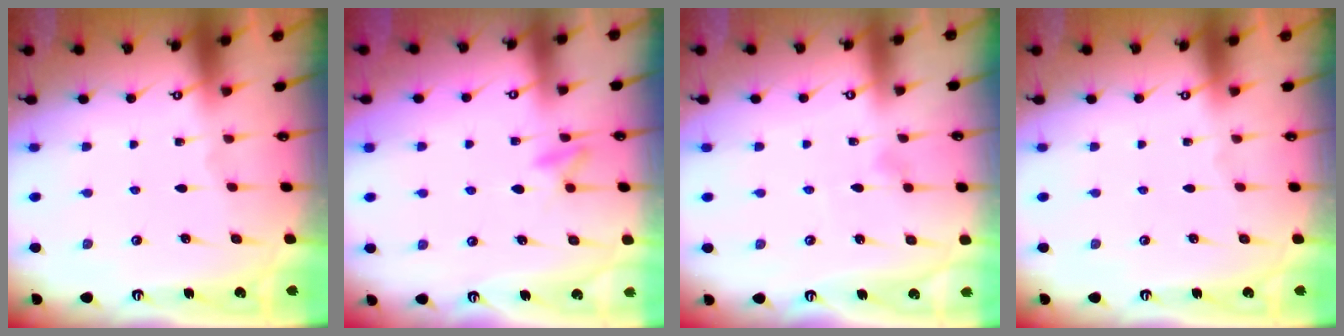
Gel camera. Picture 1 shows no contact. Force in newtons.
{"total": 7.6, "press": 7.5, "slide": 0.9}
{"total": 3.9, "press": 3.8, "slide": 0.3}
{"total": 0.0}